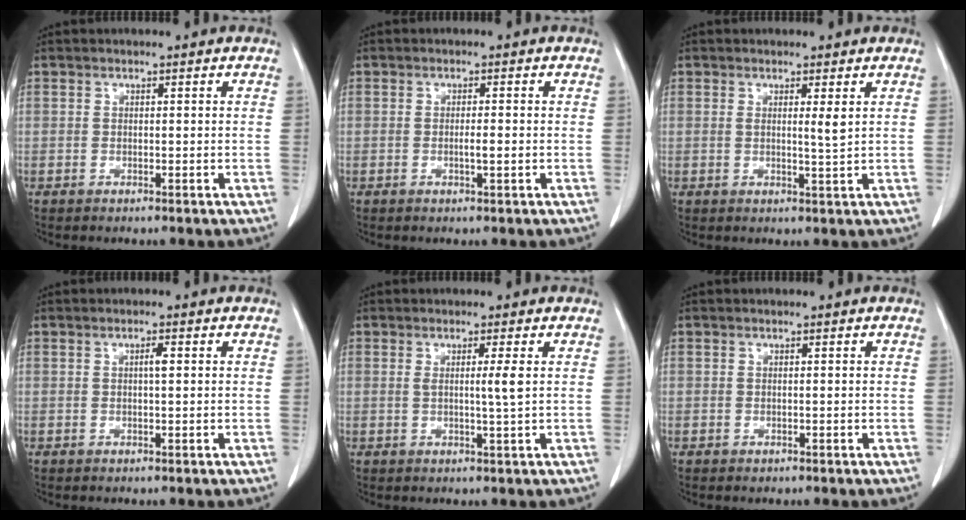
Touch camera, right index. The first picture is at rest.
{"total": 1.7, "force": [-0.3, 0.1, 1.7], "torque": [-0.032, -0.001, -0.006]}
{"total": 2.0, "force": [0.7, -0.2, 1.9], "torque": [-0.032, -0.006, 0.012]}
{"total": 1.3, "force": [0.2, 0.1, 1.3], "torque": [-0.024, 0.003, 0.004]}
{"total": 2.7, "force": [0.5, -0.6, 2.5], "torque": [-0.044, -0.005, 0.008]}
{"total": 0.0}